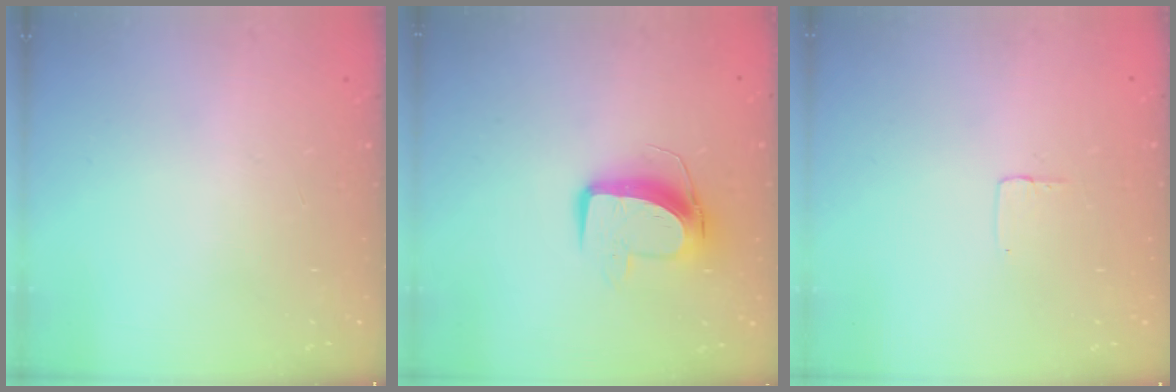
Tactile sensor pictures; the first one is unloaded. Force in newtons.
{"total": 10.5, "press": 10.4, "slide": 0.9}
{"total": 2.5, "press": 2.5, "slide": 0.1}